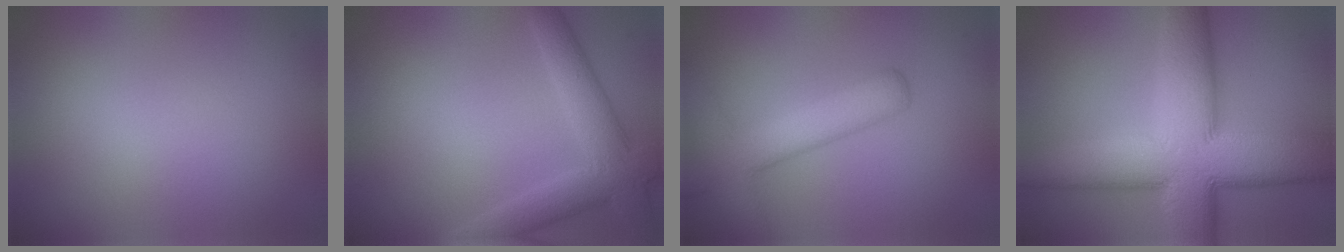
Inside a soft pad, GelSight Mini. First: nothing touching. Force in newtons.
{"total": 4.7, "press": 4.7, "slide": 0.4}
{"total": 5.3, "press": 5.3, "slide": 0.4}
{"total": 14.3, "press": 14.2, "slide": 0.8}